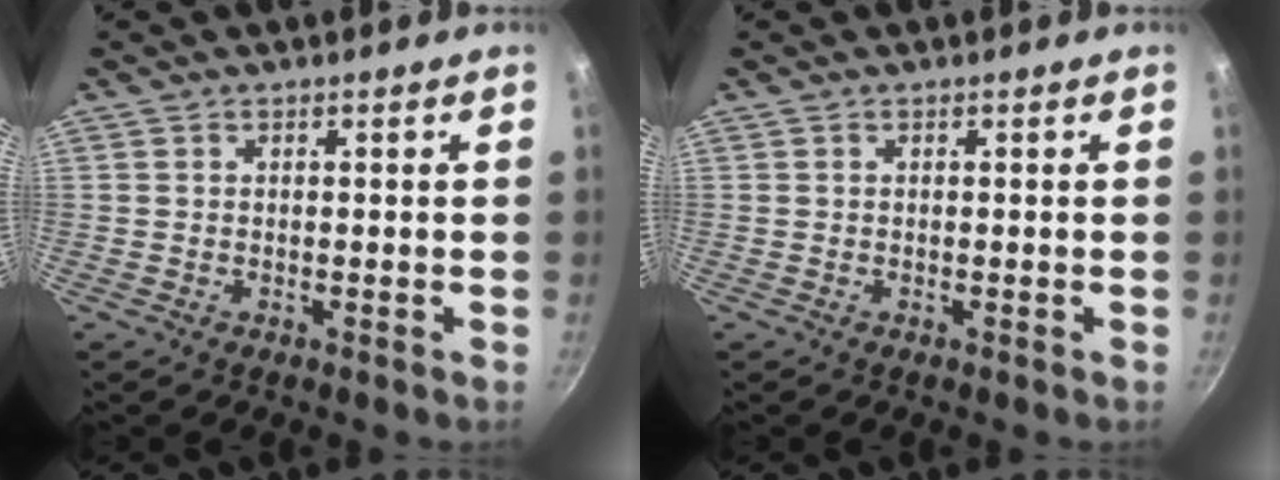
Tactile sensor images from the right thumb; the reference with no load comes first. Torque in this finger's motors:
{"motor_torque": [-0.01, 0.00, -0.01, 0.00, 0.00]}